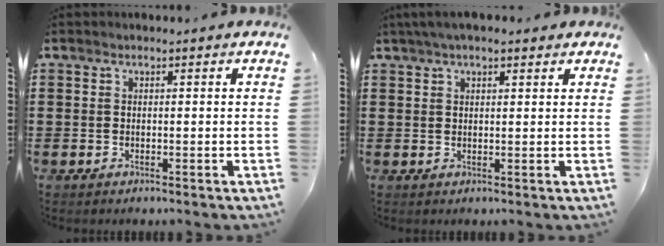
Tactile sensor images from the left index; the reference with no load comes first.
{"total": 2.9, "force": [2.1, 0.9, 1.9], "torque": [-0.041, 0.008, 0.038]}